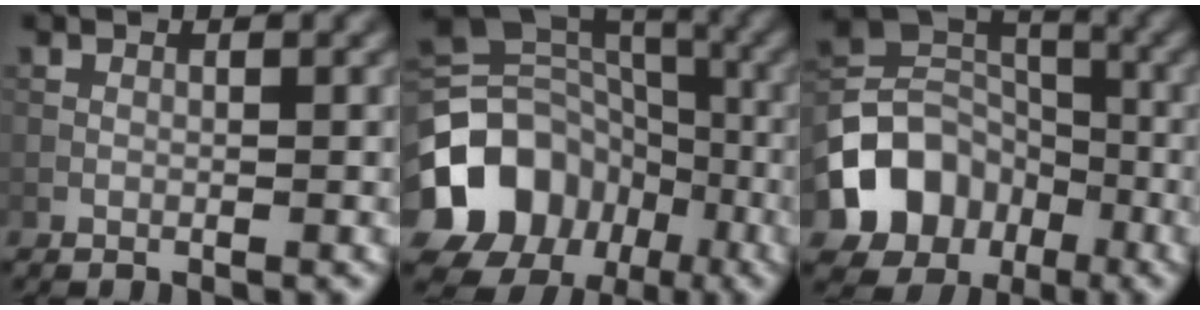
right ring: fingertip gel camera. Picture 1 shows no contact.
{"total": 14.8, "force": [-5.6, 12.0, 6.6], "torque": [-0.164, 0.001, -0.095]}
{"total": 8.7, "force": [-3.0, 7.0, 4.2], "torque": [-0.069, 0.001, -0.062]}